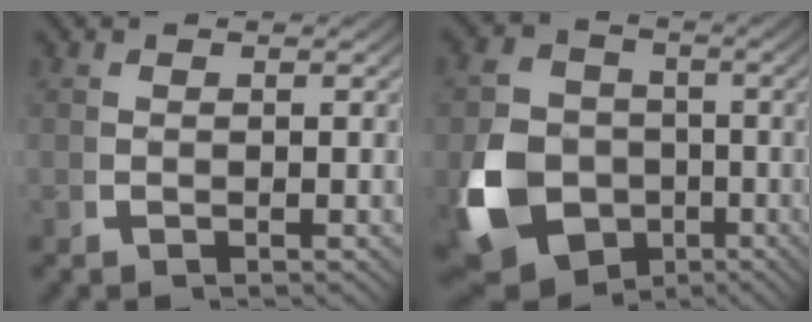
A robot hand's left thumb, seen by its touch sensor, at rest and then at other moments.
{"total": 15.5, "force": [-4.7, 12.9, 7.1], "torque": [-0.181, -0.070, -0.064]}